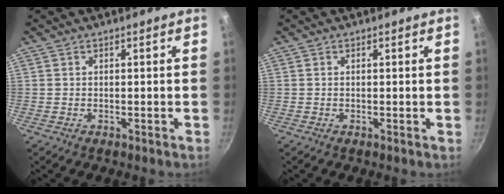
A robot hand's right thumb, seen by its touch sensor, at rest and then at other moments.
{"total": 0.0}